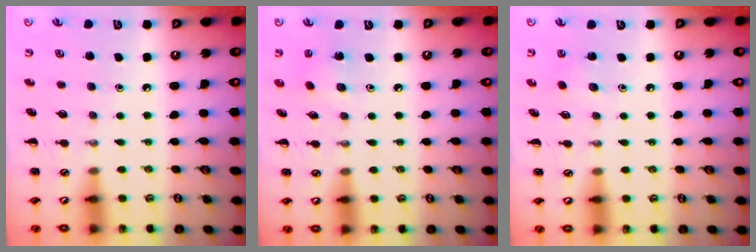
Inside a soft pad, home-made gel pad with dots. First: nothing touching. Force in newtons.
{"total": 3.3, "press": 3.2, "slide": 1.0}
{"total": 2.5, "press": 2.3, "slide": 0.7}